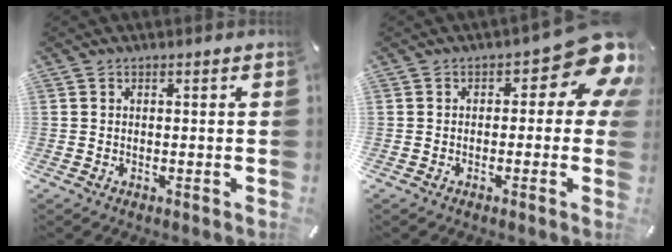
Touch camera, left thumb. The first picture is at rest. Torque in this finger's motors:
{"motor_torque": [0.92, 0.92, 0.59, -0.23, 0.09]}